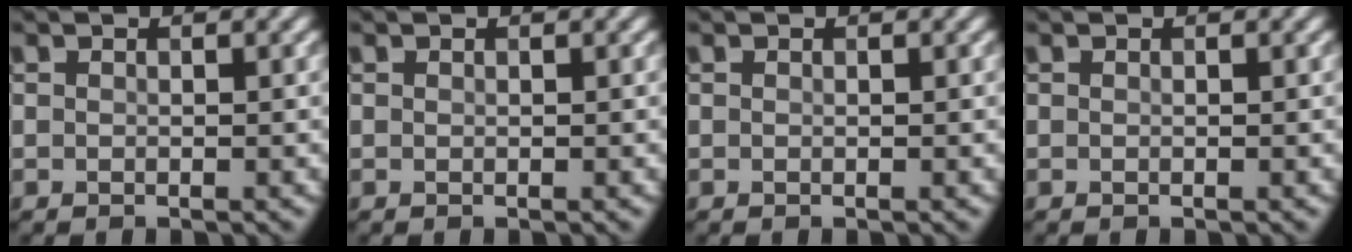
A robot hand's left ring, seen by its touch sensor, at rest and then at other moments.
{"total": 0.0}
{"total": 0.0}
{"total": 0.0}